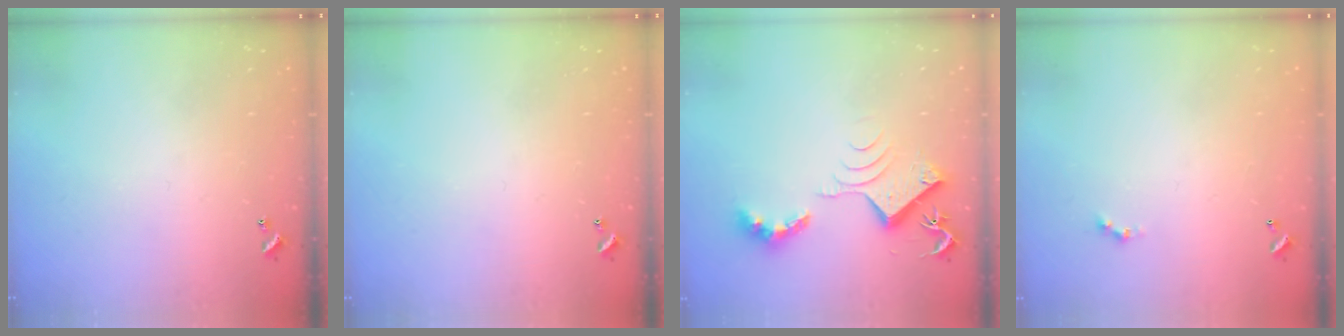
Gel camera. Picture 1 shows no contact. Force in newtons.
{"total": 0.0}
{"total": 10.4, "press": 10.3, "slide": 0.5}
{"total": 0.0}